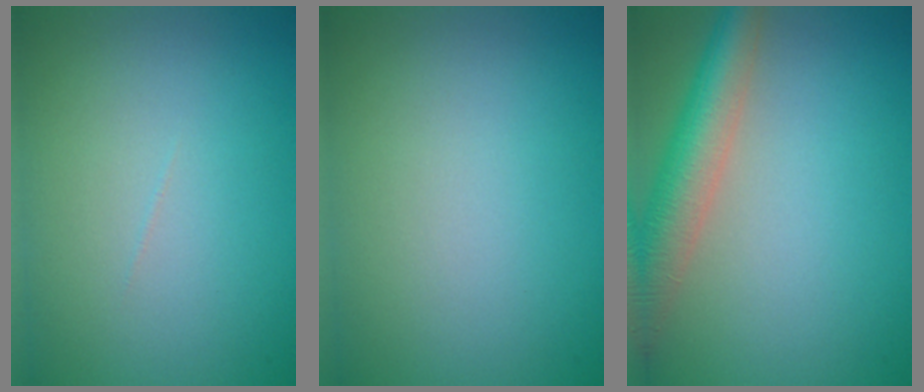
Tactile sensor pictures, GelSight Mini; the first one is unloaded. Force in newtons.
{"total": 0.0}
{"total": 5.9, "press": 5.8, "slide": 0.2}